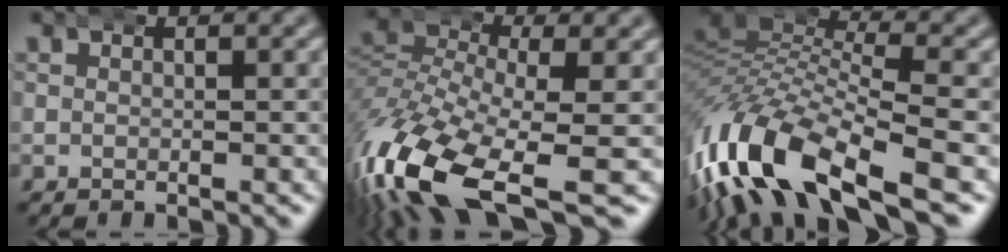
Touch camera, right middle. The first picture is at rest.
{"total": 9.5, "force": [-4.5, 4.8, 6.8], "torque": [-0.176, -0.054, -0.054]}
{"total": 12.1, "force": [-4.4, 6.9, 8.8], "torque": [-0.220, -0.048, -0.057]}